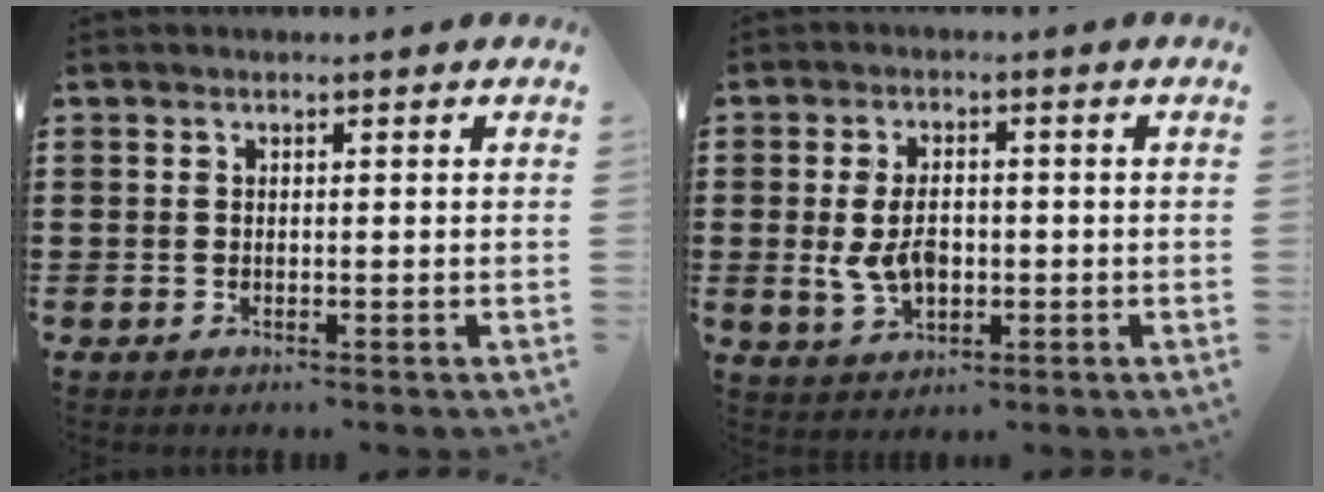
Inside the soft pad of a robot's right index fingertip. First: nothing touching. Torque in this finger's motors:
{"motor_torque": [0.32, 0.10, 0.59, 0.12]}